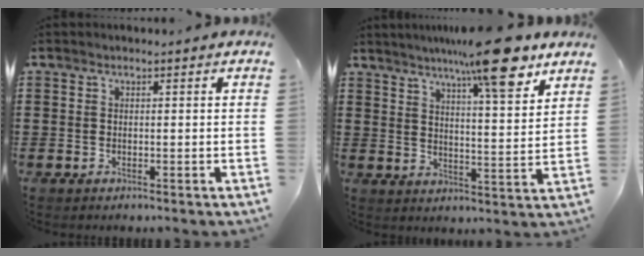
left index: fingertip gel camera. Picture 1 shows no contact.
{"total": 11.8, "force": [8.7, 1.6, 7.8], "torque": [-0.123, -0.037, 0.142]}